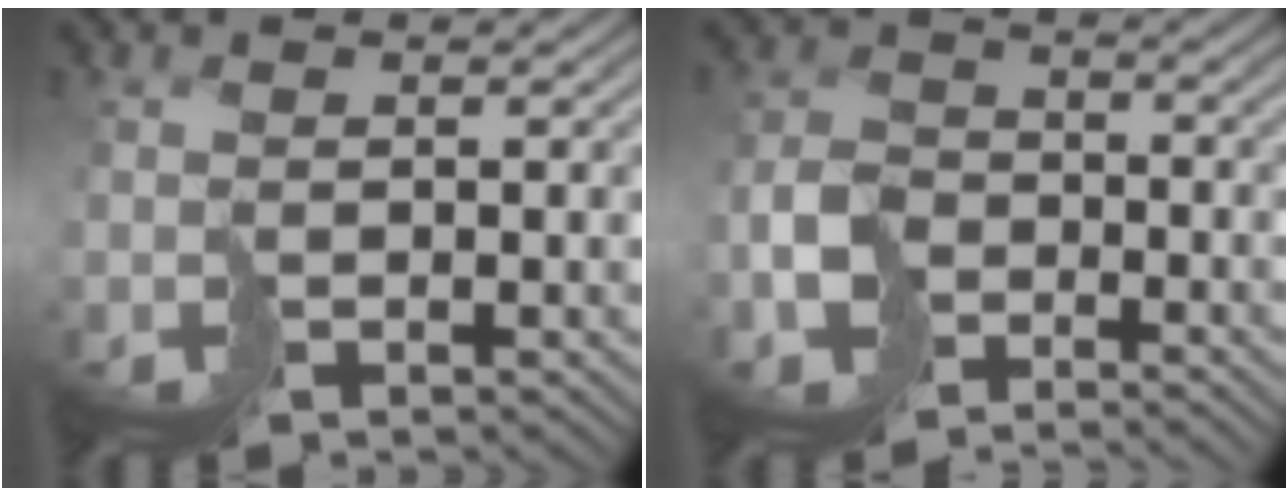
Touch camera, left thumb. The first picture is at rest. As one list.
[{"total": 4.7, "force": [-3.3, 2.9, 1.6], "torque": [-0.030, -0.002, -0.075]}]